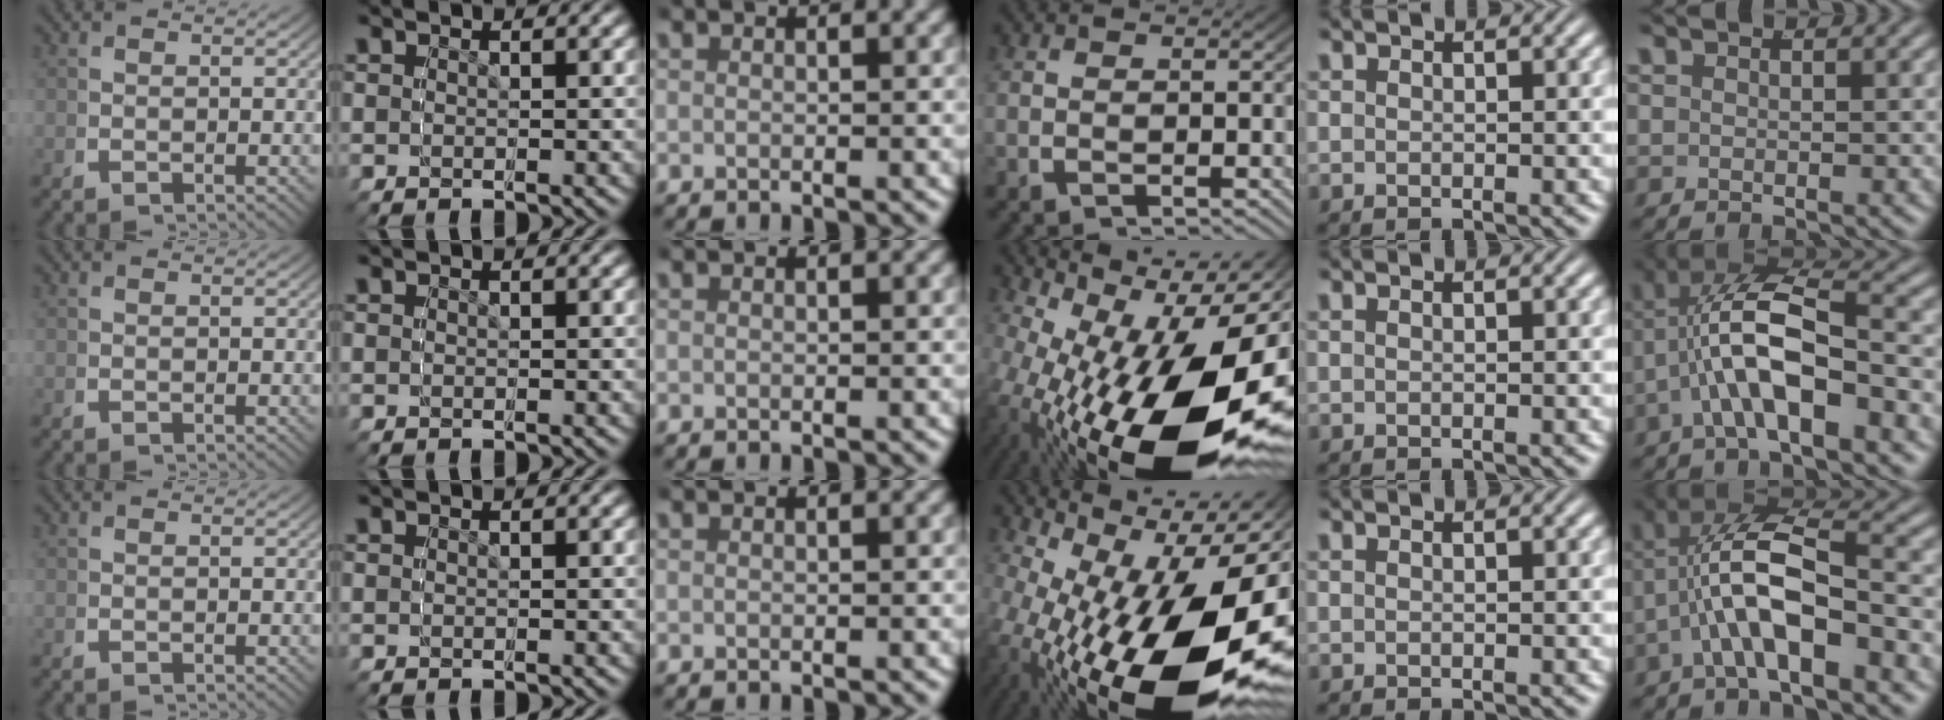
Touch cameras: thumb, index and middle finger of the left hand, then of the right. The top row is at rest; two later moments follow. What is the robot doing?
{"motion": "grasp_and_lifting", "object": "button"}